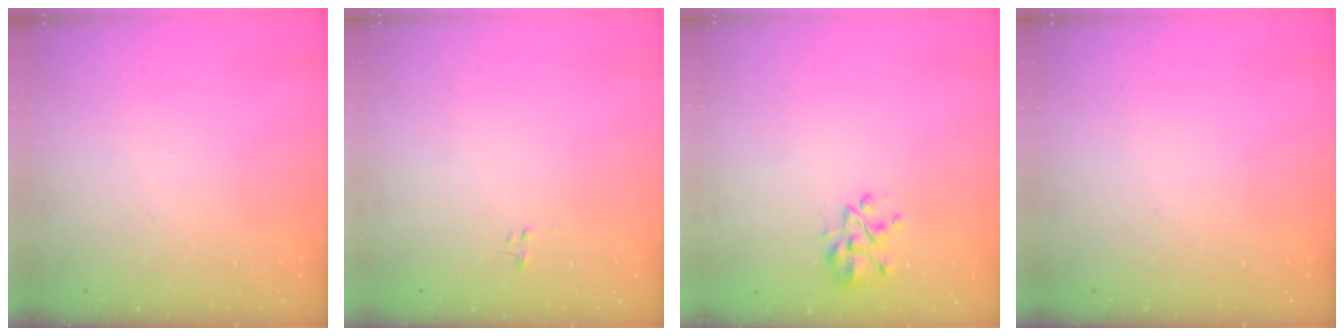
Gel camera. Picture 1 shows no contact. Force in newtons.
{"total": 0.6, "press": 0.6, "slide": 0.3}
{"total": 4.6, "press": 4.4, "slide": 1.4}
{"total": 0.0}